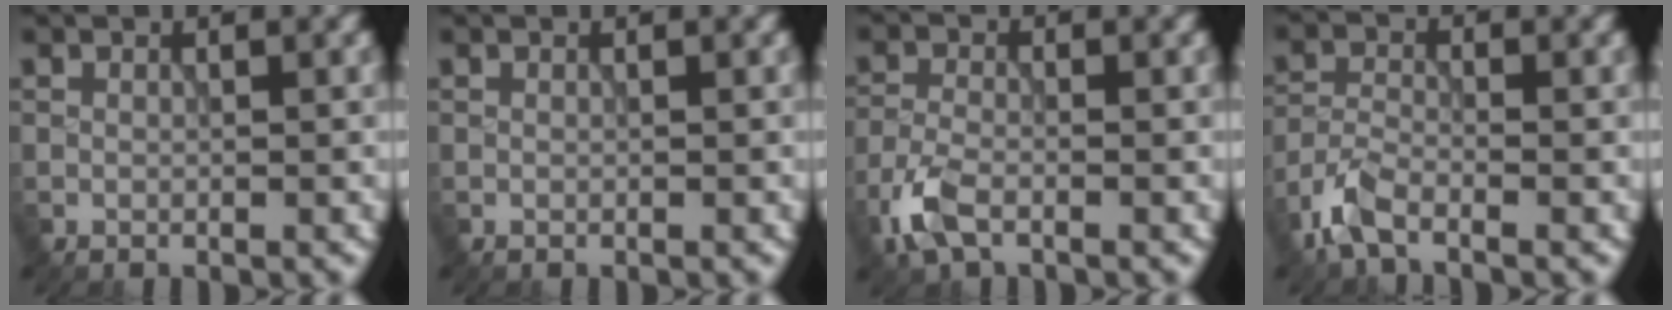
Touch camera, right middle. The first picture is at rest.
{"total": 0.0}
{"total": 3.6, "force": [-2.2, 1.6, 2.4], "torque": [-0.060, -0.004, -0.055]}
{"total": 3.5, "force": [-2.5, 1.2, 2.1], "torque": [-0.050, -0.002, -0.065]}